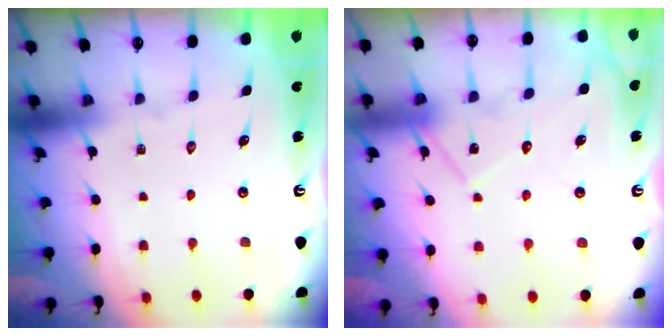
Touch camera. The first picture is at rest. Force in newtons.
{"total": 12.4, "press": 12.4, "slide": 1.0}